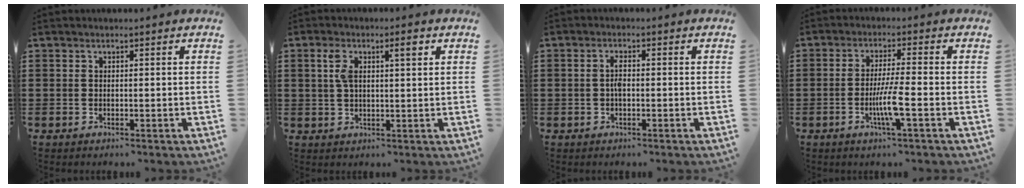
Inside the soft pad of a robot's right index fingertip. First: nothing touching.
{"total": 4.9, "force": [1.7, 1.5, 4.3], "torque": [-0.089, 0.011, 0.026]}
{"total": 2.2, "force": [-0.2, 0.8, 2.0], "torque": [-0.047, -0.001, -0.008]}
{"total": 5.7, "force": [-1.8, 0.0, 5.4], "torque": [-0.106, -0.015, -0.036]}